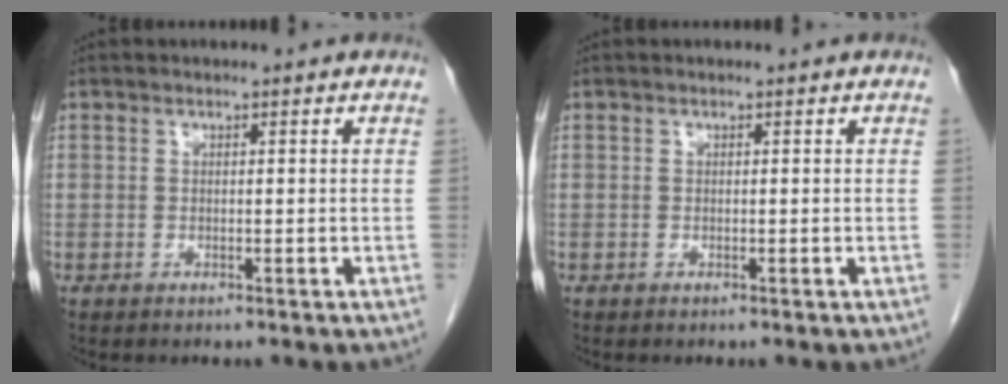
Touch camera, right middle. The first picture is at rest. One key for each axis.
{"total": 0.0}